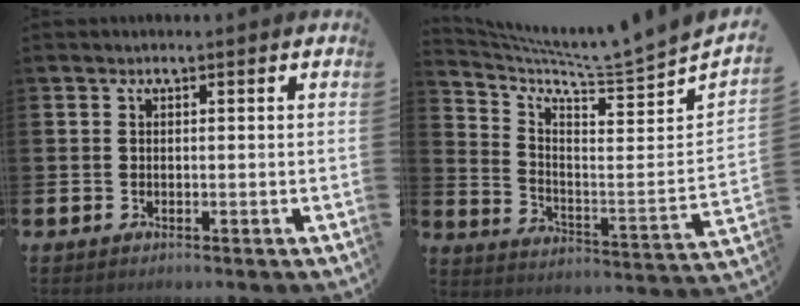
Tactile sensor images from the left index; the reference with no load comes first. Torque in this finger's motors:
{"motor_torque": [1.00, -1.14, 0.01, 0.05]}